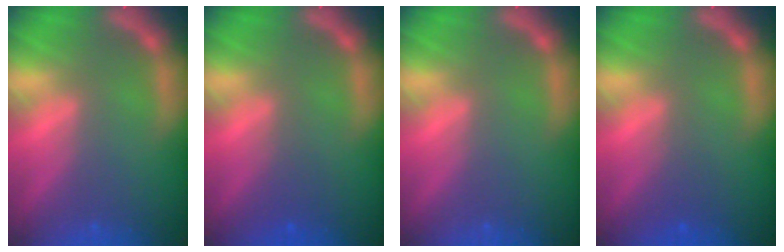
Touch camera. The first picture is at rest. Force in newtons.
{"total": 1.5}
{"total": 0.0}
{"total": 1.5}